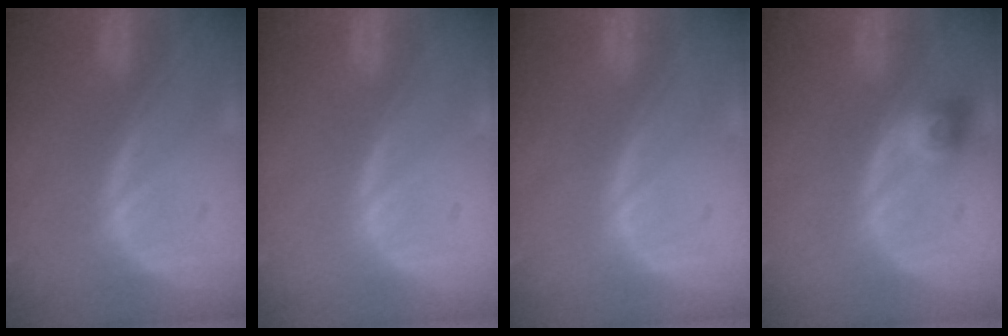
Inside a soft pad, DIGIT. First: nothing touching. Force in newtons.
{"total": 0.0}
{"total": 0.0}
{"total": 2.9, "press": 2.7, "slide": 1.2}